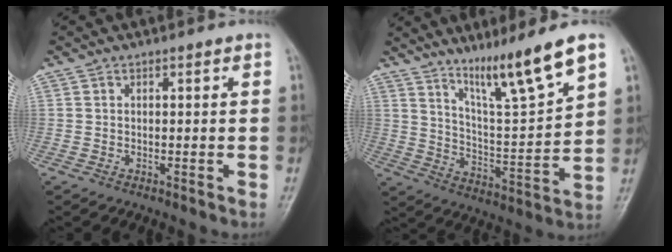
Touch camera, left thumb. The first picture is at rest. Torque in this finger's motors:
{"motor_torque": [0.26, -0.06, 1.00, -1.65, 0.11]}